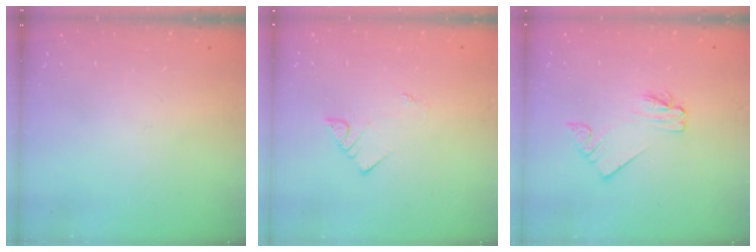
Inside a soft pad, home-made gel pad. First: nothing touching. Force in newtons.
{"total": 2.3, "press": 2.3, "slide": 0.2}
{"total": 1.9, "press": 1.9, "slide": 0.2}